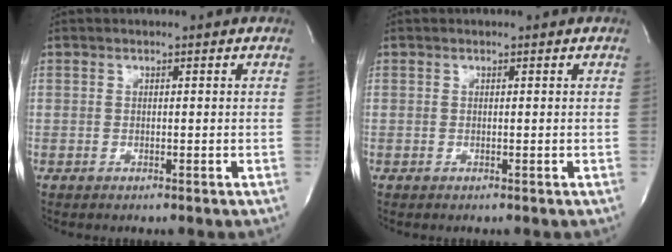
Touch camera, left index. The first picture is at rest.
{"total": 0.0}